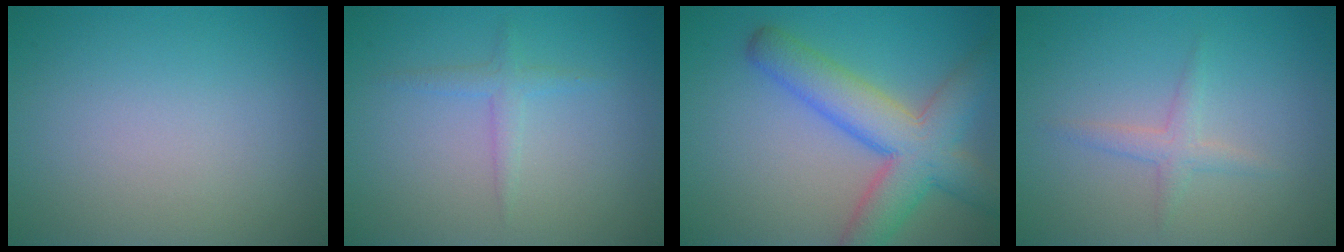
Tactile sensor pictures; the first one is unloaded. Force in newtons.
{"total": 1.4, "press": 1.4, "slide": 0.0}
{"total": 7.6, "press": 7.6, "slide": 0.4}
{"total": 1.5, "press": 1.5, "slide": 0.1}